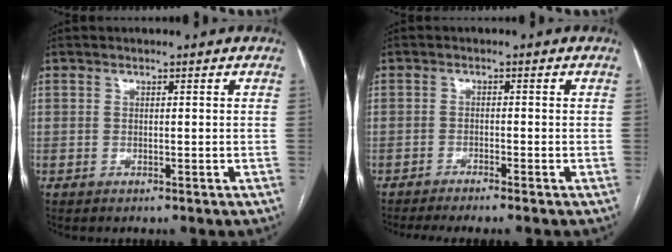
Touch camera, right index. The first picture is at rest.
{"total": 4.6, "force": [-3.9, -0.5, 2.4], "torque": [-0.030, -0.005, -0.064]}